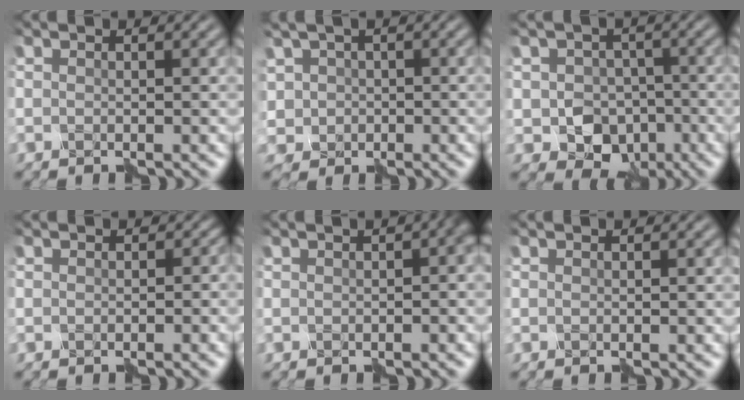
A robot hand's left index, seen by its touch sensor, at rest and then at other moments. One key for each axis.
{"total": 2.2, "fx": -0.2, "fy": 2.2, "fz": -0.3, "tx": -0.003, "ty": 0.008, "tz": 0.009}
{"total": 4.3, "fx": -1.7, "fy": 3.4, "fz": 1.9, "tx": -0.034, "ty": -0.001, "tz": -0.022}
{"total": 1.1, "fx": -0.3, "fy": 0.9, "fz": 0.5, "tx": 0.002, "ty": 0.011, "tz": -0.011}
{"total": 3.0, "fx": -0.2, "fy": 1.3, "fz": 2.7, "tx": -0.021, "ty": 0.015, "tz": 0.001}
{"total": 0.0}